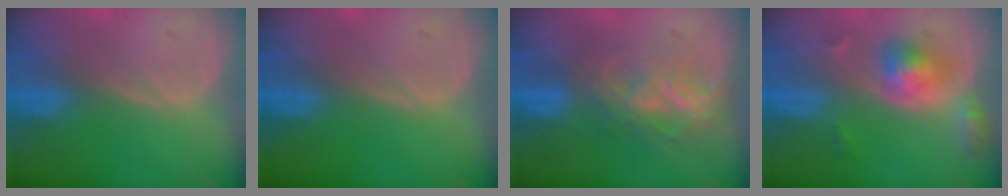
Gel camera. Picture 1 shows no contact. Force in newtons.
{"total": 0.0}
{"total": 7.3, "press": 6.2, "slide": 3.9}
{"total": 5.1, "press": 4.9, "slide": 1.4}